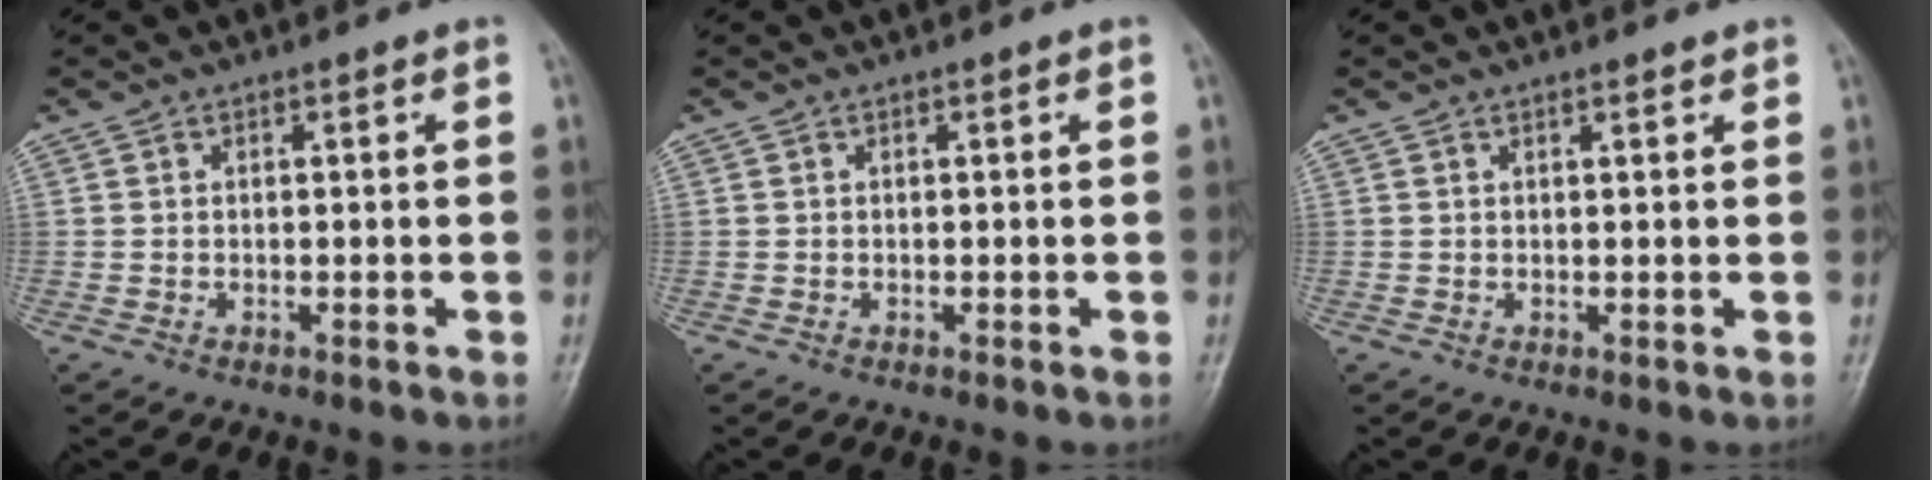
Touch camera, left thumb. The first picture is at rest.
{"total": 0.0}
{"total": 0.9, "force": [0.7, 0.2, 0.4], "torque": [-0.008, -0.005, 0.011]}